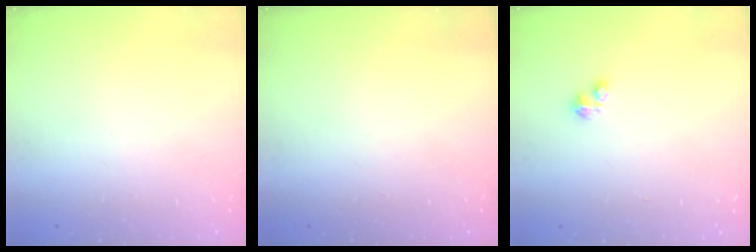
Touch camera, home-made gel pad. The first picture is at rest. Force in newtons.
{"total": 0.0}
{"total": 1.1, "press": 1.1, "slide": 0.3}